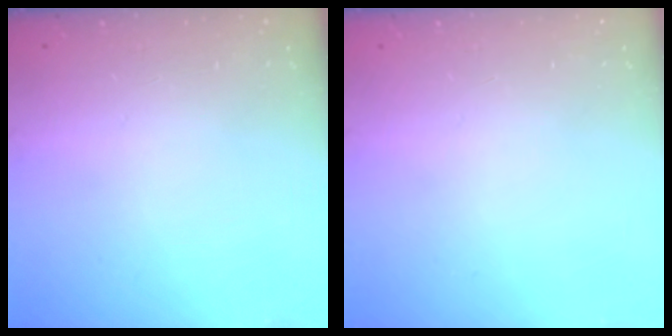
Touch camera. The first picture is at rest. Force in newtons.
{"total": 0.0}